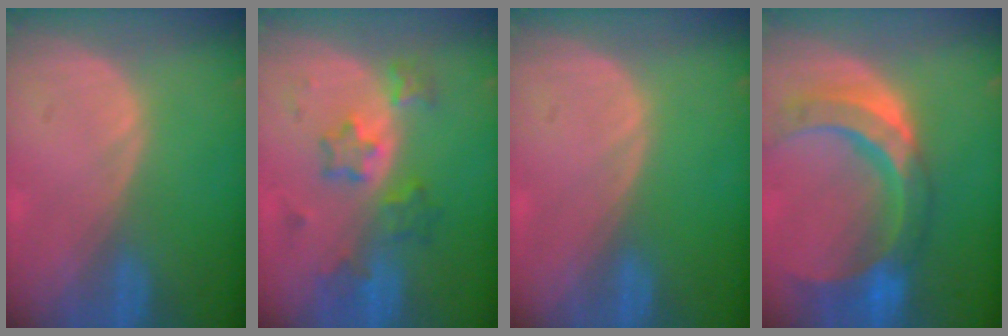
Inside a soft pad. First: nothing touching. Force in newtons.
{"total": 6.0, "press": 6.0, "slide": 0.6}
{"total": 0.0}
{"total": 11.6, "press": 9.8, "slide": 6.2}